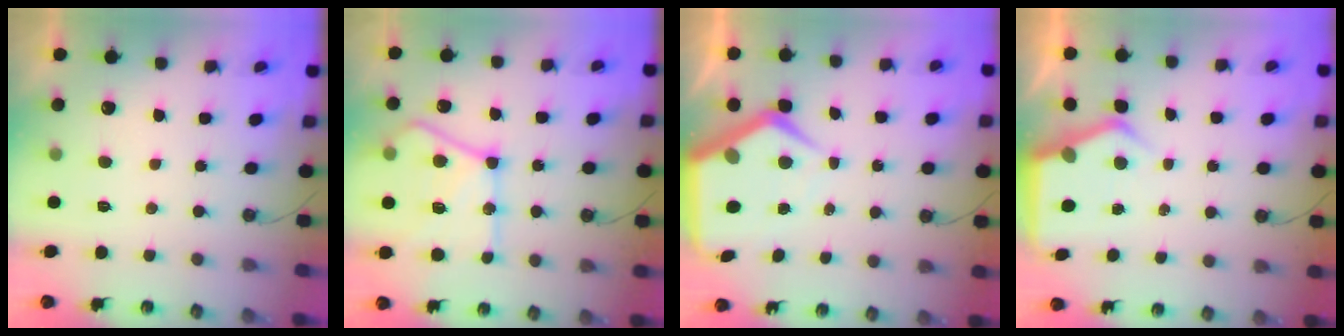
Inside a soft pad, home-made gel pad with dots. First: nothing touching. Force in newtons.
{"total": 22.3, "press": 22.2, "slide": 2.8}
{"total": 9.0, "press": 9.0, "slide": 1.0}
{"total": 4.6, "press": 4.6, "slide": 0.7}